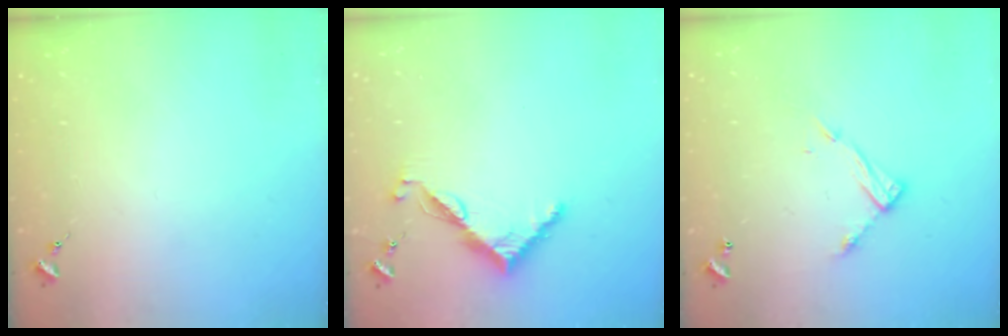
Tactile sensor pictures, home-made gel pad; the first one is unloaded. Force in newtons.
{"total": 7.4, "press": 7.4, "slide": 0.7}
{"total": 10.0, "press": 9.9, "slide": 0.5}